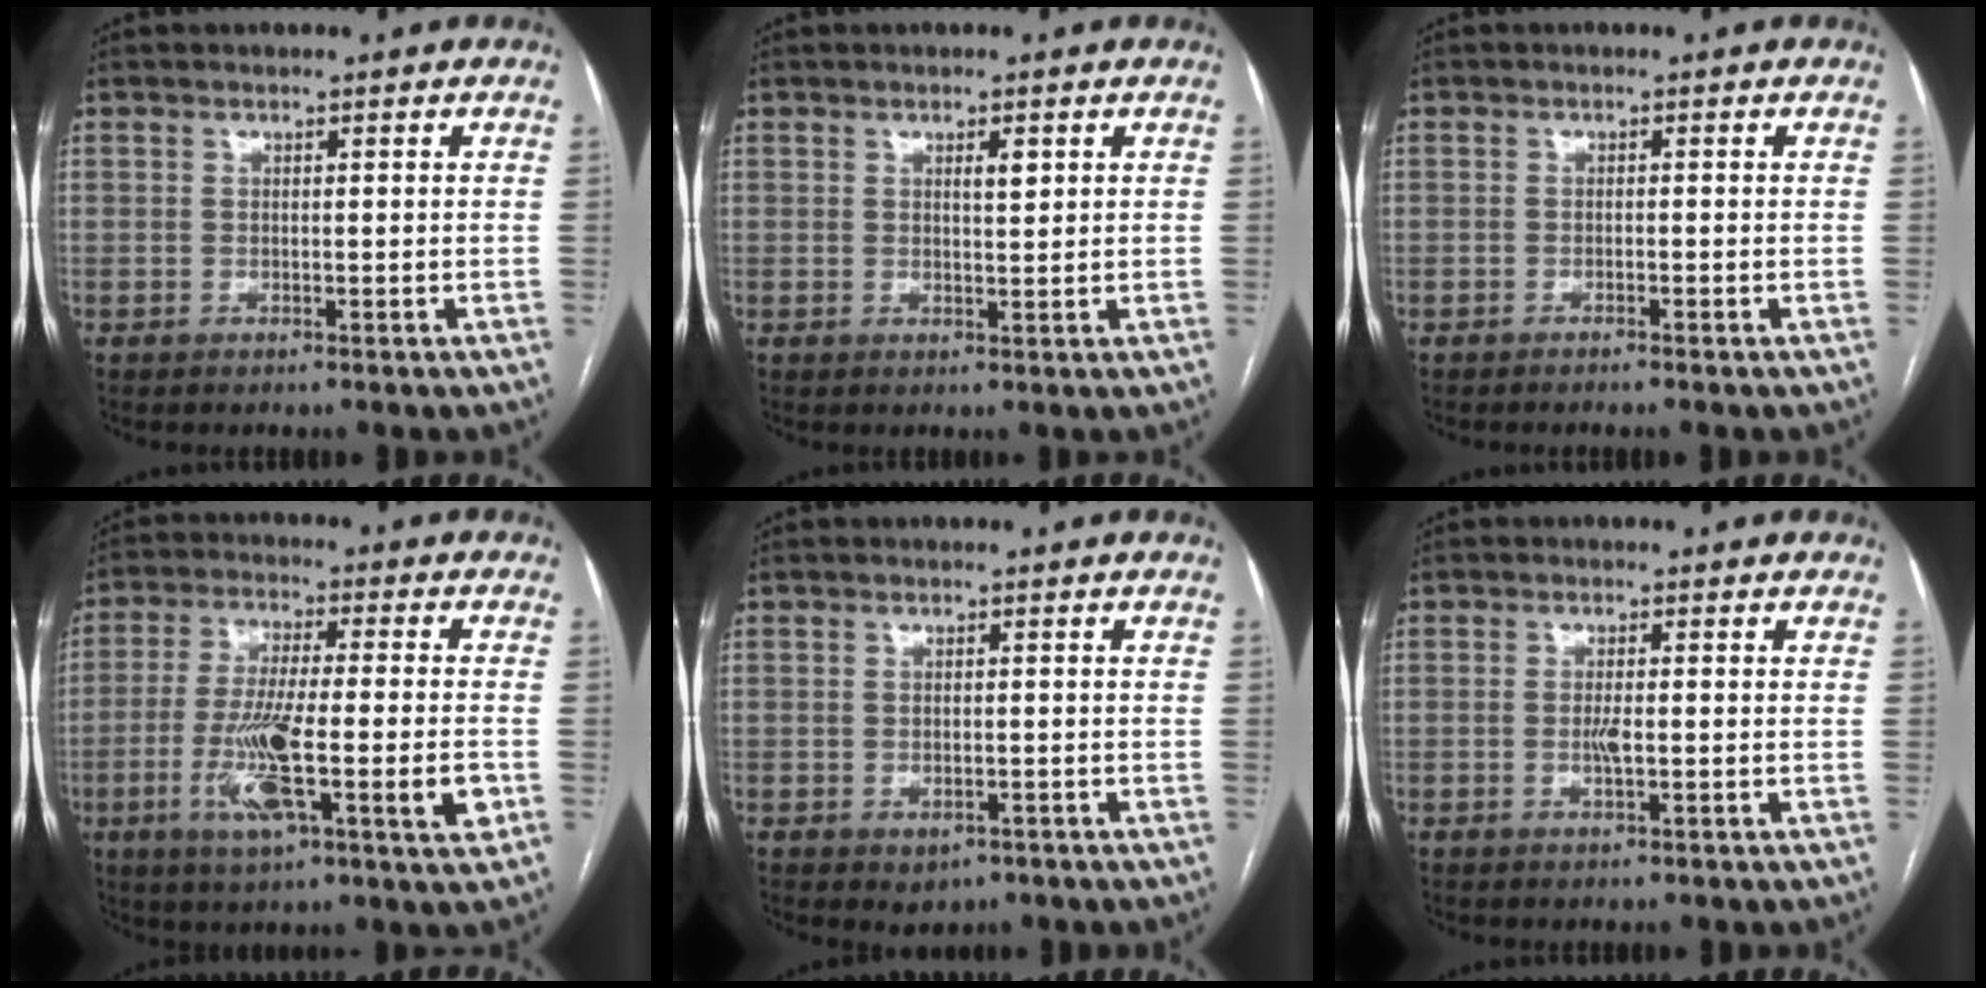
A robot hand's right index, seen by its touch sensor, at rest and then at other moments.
{"total": 2.0, "force": [1.0, 0.6, 1.6], "torque": [-0.027, -0.003, 0.016]}
{"total": 0.6, "force": [-0.5, -0.2, 0.2], "torque": [-0.006, 0.001, -0.010]}
{"total": 14.7, "force": [-4.2, 1.7, 14.0], "torque": [-0.251, -0.014, -0.070]}
{"total": 2.2, "force": [-1.0, 1.6, 1.2], "torque": [-0.011, 0.000, -0.003]}
{"total": 1.9, "force": [-0.3, 0.3, 1.8], "torque": [-0.038, -0.002, -0.005]}